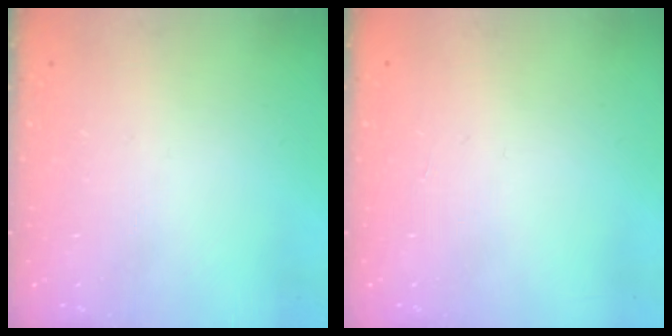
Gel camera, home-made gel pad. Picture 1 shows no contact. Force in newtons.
{"total": 0.0}